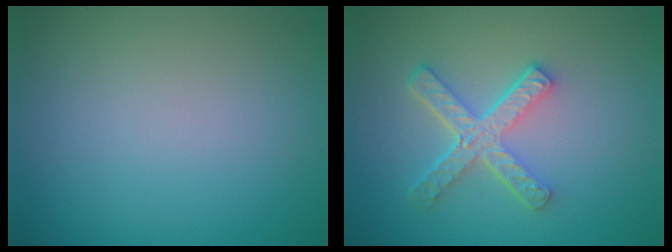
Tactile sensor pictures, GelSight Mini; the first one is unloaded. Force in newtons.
{"total": 4.5, "press": 3.3, "slide": 3.1}